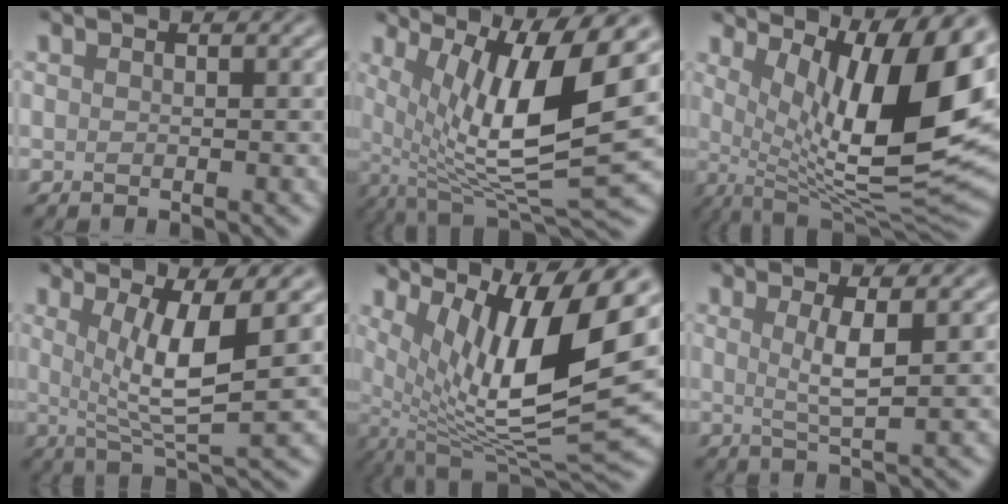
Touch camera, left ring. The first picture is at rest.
{"total": 11.1, "force": [2.7, 2.8, 10.4], "torque": [-0.174, -0.009, 0.052]}
{"total": 13.6, "force": [4.1, 3.7, 12.4], "torque": [-0.165, -0.012, 0.072]}
{"total": 6.2, "force": [1.1, 1.4, 5.9], "torque": [-0.098, -0.010, 0.023]}
{"total": 12.4, "force": [4.1, 3.2, 11.3], "torque": [-0.195, -0.007, 0.083]}
{"total": 3.0, "force": [0.7, 0.6, 2.8], "torque": [-0.051, -0.005, 0.013]}